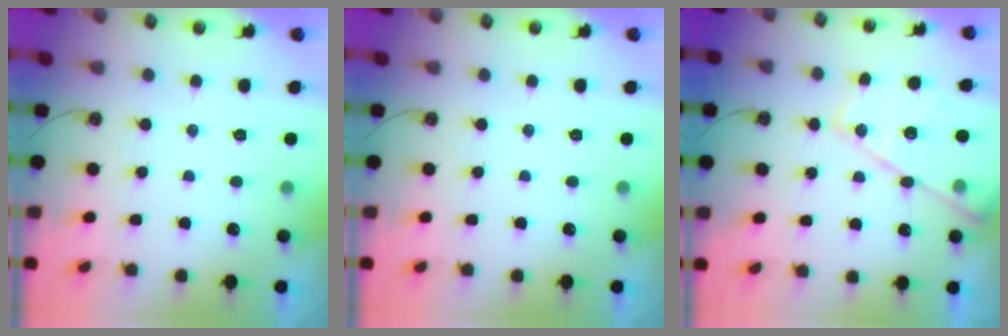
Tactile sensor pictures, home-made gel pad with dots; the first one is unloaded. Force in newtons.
{"total": 0.0}
{"total": 16.9, "press": 16.8, "slide": 1.6}